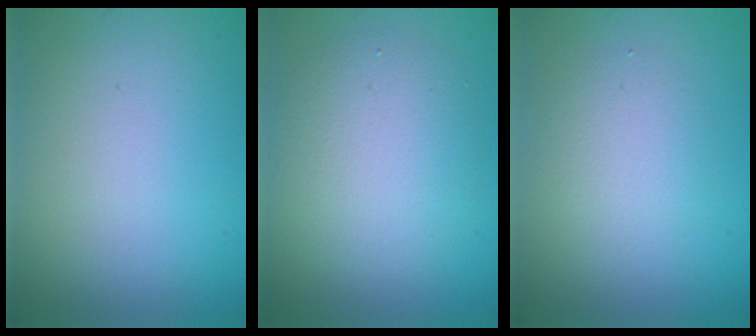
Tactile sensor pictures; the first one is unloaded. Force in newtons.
{"total": 4.9, "press": 4.9, "slide": 0.5}
{"total": 2.4, "press": 2.4, "slide": 0.3}